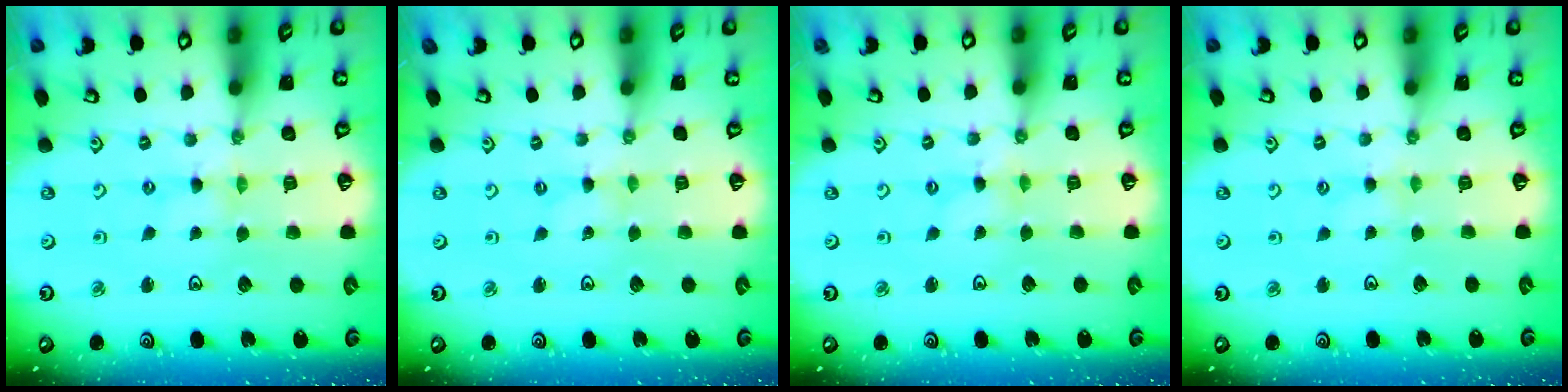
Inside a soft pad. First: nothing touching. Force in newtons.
{"total": 0.0}
{"total": 0.0}
{"total": 1.7, "press": 1.6, "slide": 0.3}